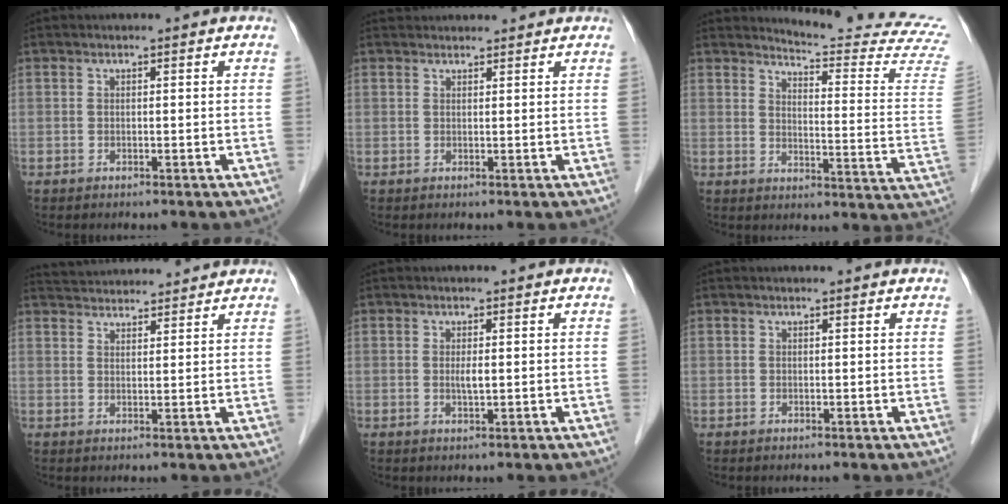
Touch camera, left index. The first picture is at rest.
{"total": 4.7, "force": [4.6, 0.8, 0.7], "torque": [-0.007, 0.036, 0.060]}
{"total": 17.1, "force": [16.8, -1.8, 2.6], "torque": [-0.035, -0.158, 0.177]}
{"total": 9.0, "force": [8.8, 0.9, 1.9], "torque": [-0.036, 0.033, 0.129]}
{"total": 1.4, "force": [0.1, 0.2, 1.4], "torque": [-0.030, -0.002, 0.004]}
{"total": 1.3, "force": [1.3, 0.1, 0.3], "torque": [-0.013, 0.008, 0.013]}